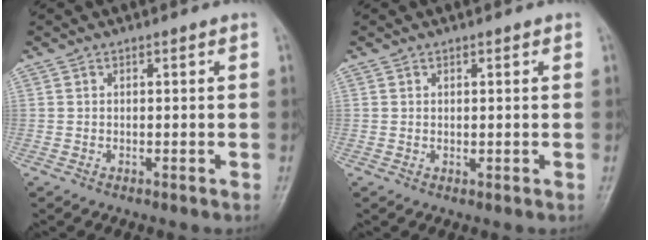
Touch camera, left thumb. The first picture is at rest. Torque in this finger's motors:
{"motor_torque": [-0.06, 0.02, -0.10, -0.03, 0.00]}